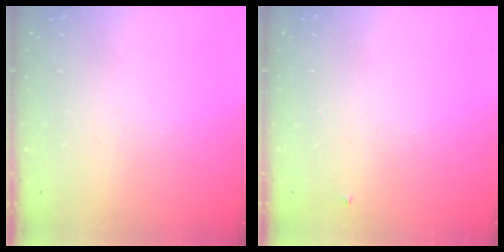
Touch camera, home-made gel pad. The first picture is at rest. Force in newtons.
{"total": 3.0, "press": 2.9, "slide": 0.4}